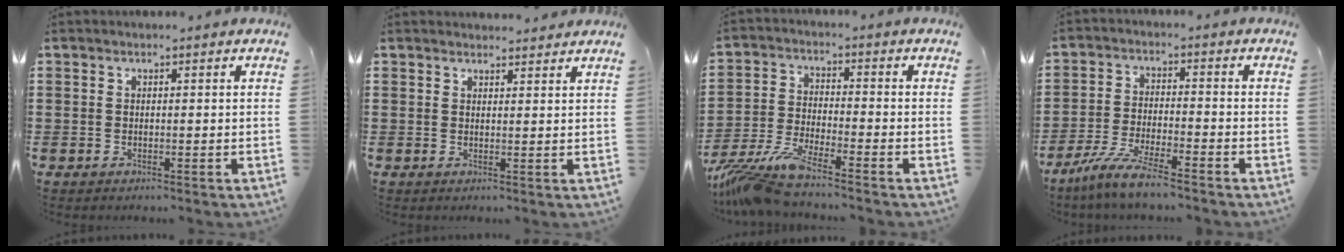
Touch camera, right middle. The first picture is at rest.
{"total": 1.8, "force": [1.8, 0.1, -0.1], "torque": [0.005, -0.004, 0.035]}
{"total": 6.9, "force": [-6.1, 0.0, 3.3], "torque": [-0.090, -0.021, -0.125]}
{"total": 6.4, "force": [-5.6, -0.3, 3.2], "torque": [-0.076, -0.019, -0.110]}